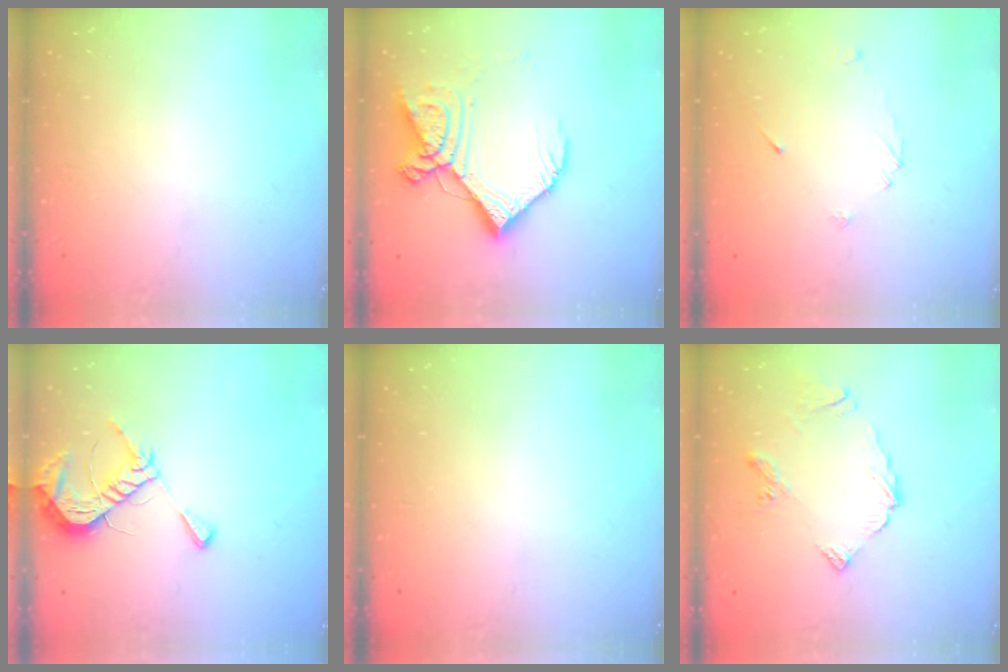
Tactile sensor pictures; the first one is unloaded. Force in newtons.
{"total": 17.2, "press": 17.0, "slide": 2.2}
{"total": 3.8, "press": 3.7, "slide": 0.4}
{"total": 9.9, "press": 9.9, "slide": 0.6}
{"total": 0.0}
{"total": 8.0, "press": 8.0, "slide": 0.5}